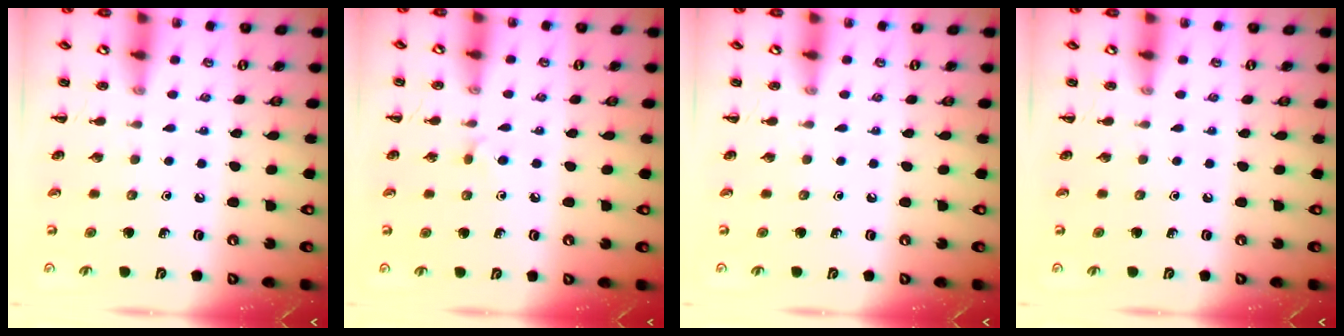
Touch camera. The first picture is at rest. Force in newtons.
{"total": 4.2, "press": 4.0, "slide": 1.5}
{"total": 0.0}
{"total": 0.0}